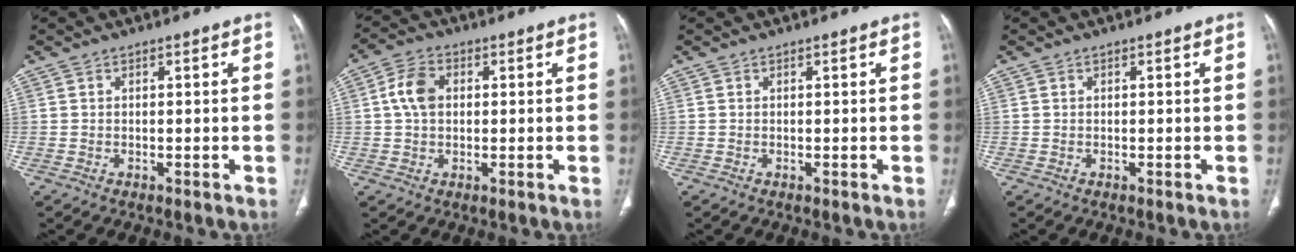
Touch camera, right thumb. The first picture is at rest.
{"total": 6.0, "force": [0.9, 4.2, 4.2], "torque": [-0.079, 0.011, 0.012]}
{"total": 0.0}
{"total": 0.0}